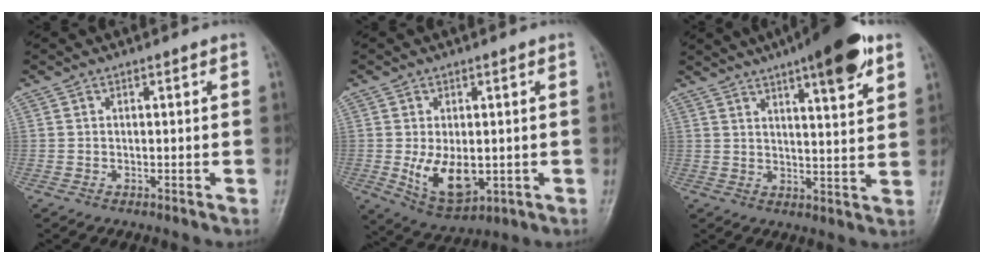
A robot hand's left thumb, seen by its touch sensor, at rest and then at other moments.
{"total": 9.1, "force": [-0.9, 5.2, 7.4], "torque": [-0.111, -0.015, 0.000]}
{"total": 14.2, "force": [8.3, 3.1, 11.1], "torque": [-0.144, -0.029, 0.117]}